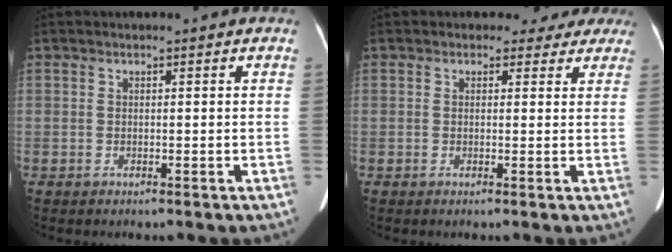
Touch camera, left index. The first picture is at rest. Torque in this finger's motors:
{"motor_torque": [0.59, -0.66, 0.06, -0.01]}